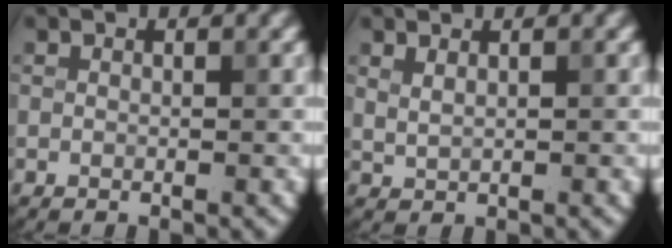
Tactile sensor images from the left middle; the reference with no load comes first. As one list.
[{"total": 0.9, "force": [0.8, 0.3, 0.4], "torque": [-0.010, -0.002, 0.019]}]